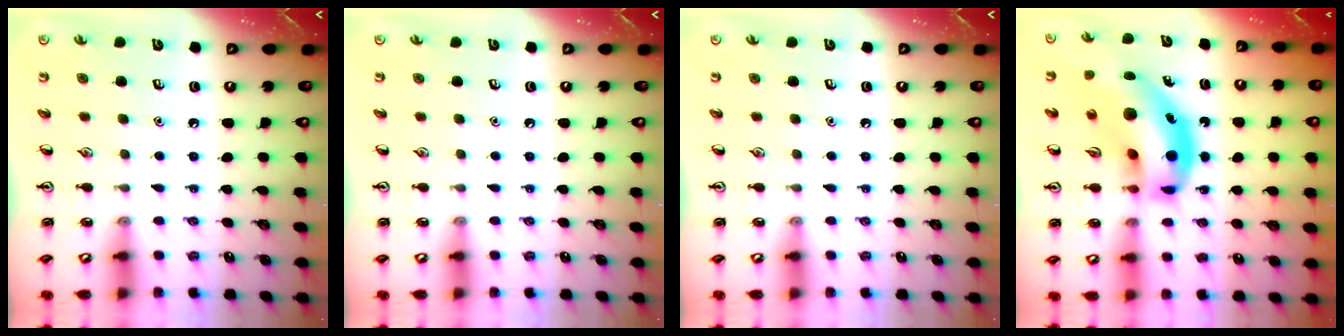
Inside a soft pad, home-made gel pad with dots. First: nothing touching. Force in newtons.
{"total": 0.0}
{"total": 0.0}
{"total": 18.5, "press": 17.8, "slide": 5.2}